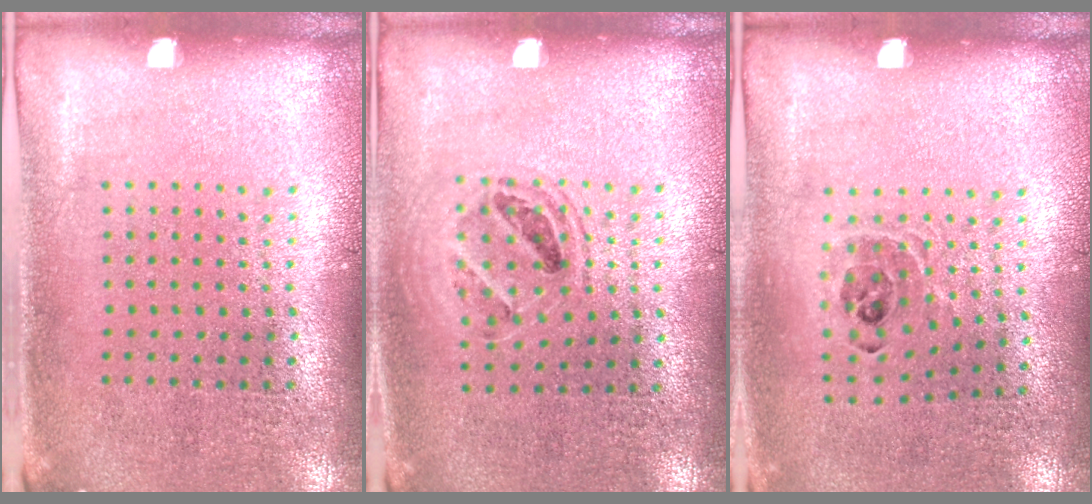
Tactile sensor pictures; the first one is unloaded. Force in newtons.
{"total": 1.3, "press": 1.2, "slide": 0.5}
{"total": 0.9, "press": 0.9, "slide": 0.1}